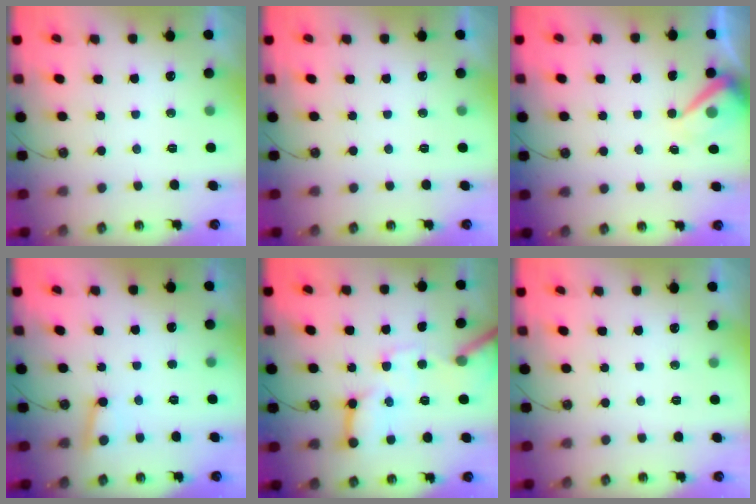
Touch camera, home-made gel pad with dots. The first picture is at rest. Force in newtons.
{"total": 0.0}
{"total": 7.3, "press": 7.2, "slide": 1.0}
{"total": 3.7, "press": 3.7, "slide": 0.4}
{"total": 13.9, "press": 13.8, "slide": 1.7}
{"total": 0.0}